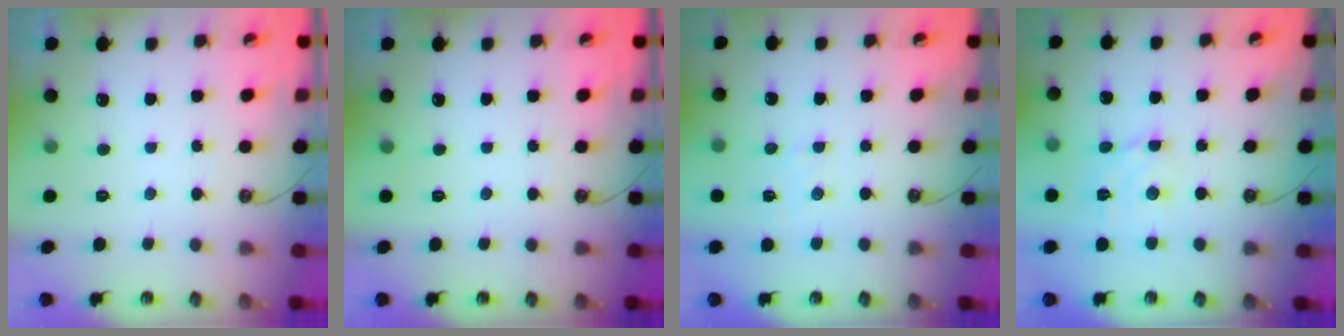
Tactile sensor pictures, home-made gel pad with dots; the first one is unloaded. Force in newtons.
{"total": 0.0}
{"total": 1.9, "press": 1.9, "slide": 0.3}
{"total": 5.3, "press": 5.3, "slide": 0.4}